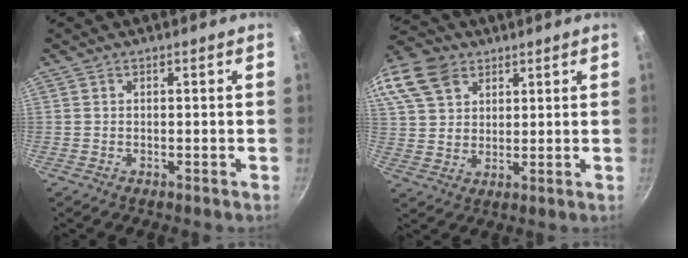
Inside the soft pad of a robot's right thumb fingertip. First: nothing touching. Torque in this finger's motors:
{"motor_torque": [0.13, 0.20, 0.27, 0.05, 0.12]}